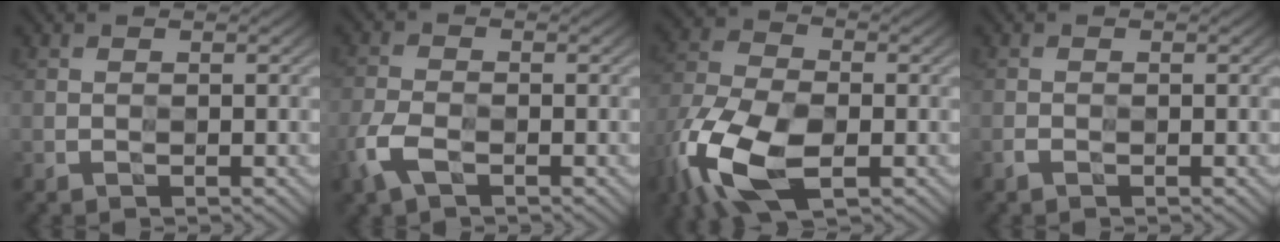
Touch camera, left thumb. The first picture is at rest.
{"total": 4.0, "force": [-2.3, 2.2, 2.4], "torque": [-0.063, -0.008, -0.052]}
{"total": 12.9, "force": [-5.7, 7.1, 9.1], "torque": [-0.232, -0.025, -0.116]}
{"total": 0.7, "force": [-0.6, 0.3, 0.1], "torque": [-0.003, -0.002, -0.013]}